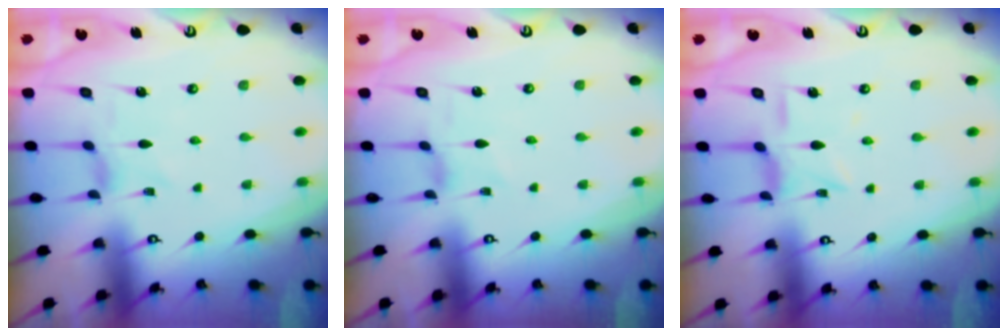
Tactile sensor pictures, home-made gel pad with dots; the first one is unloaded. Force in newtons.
{"total": 1.5, "press": 1.5, "slide": 0.3}
{"total": 6.0, "press": 6.0, "slide": 0.4}